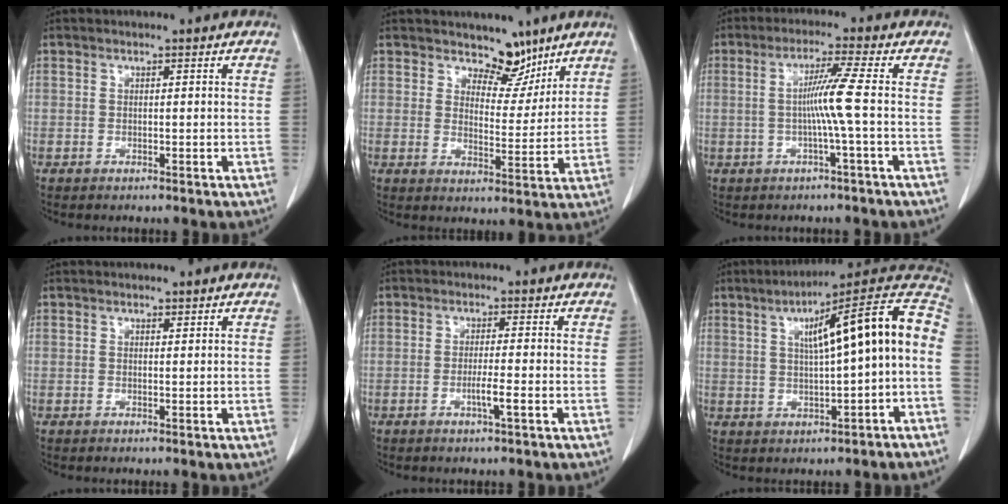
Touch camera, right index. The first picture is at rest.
{"total": 6.2, "force": [4.9, 3.0, 2.2], "torque": [-0.020, -0.010, 0.081]}
{"total": 5.6, "force": [-0.4, -1.6, 5.4], "torque": [-0.100, 0.006, -0.003]}
{"total": 0.5, "force": [0.5, 0.2, 0.1], "torque": [-0.007, -0.004, 0.007]}
{"total": 2.7, "force": [-1.0, -0.3, 2.5], "torque": [-0.044, -0.002, -0.017]}
{"total": 15.7, "force": [1.8, 1.0, 15.6], "torque": [-0.217, 0.039, 0.023]}